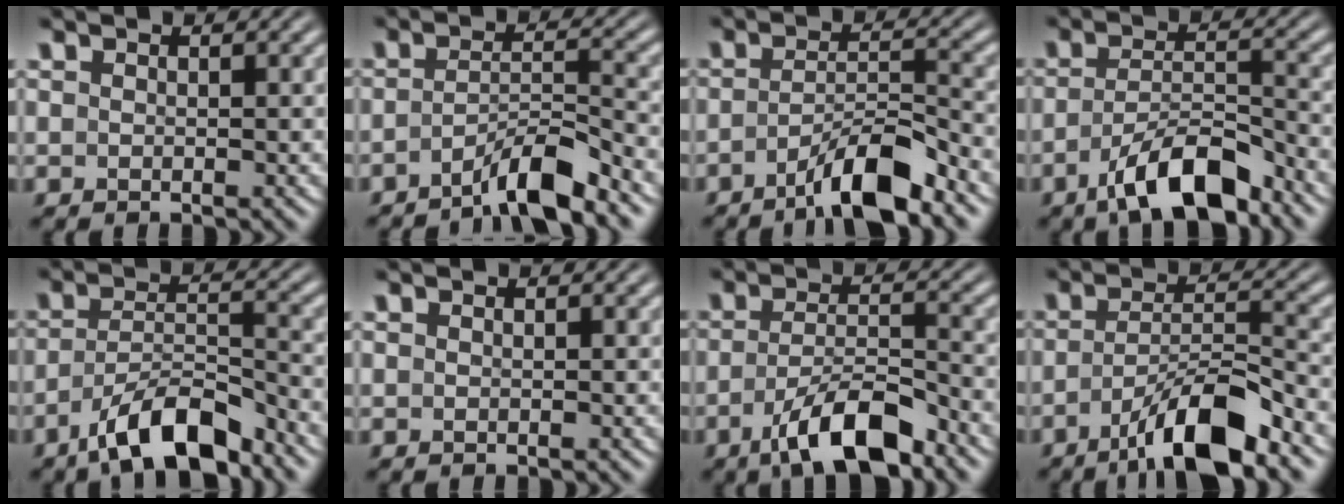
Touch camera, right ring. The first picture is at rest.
{"total": 4.3, "force": [-3.4, 0.5, 2.6], "torque": [-0.031, -0.009, -0.054]}
{"total": 4.9, "force": [-3.5, 0.8, 3.4], "torque": [-0.044, -0.010, -0.054]}
{"total": 5.7, "force": [-3.9, 1.5, 3.9], "torque": [-0.054, -0.013, -0.058]}
{"total": 5.8, "force": [-4.2, 1.8, 3.7], "torque": [-0.050, -0.014, -0.062]}
{"total": 0.0}
{"total": 5.7, "force": [-3.6, 1.4, 4.2], "torque": [-0.064, -0.018, -0.051]}
{"total": 6.1, "force": [-3.5, 1.1, 4.9], "torque": [-0.069, -0.016, -0.051]}